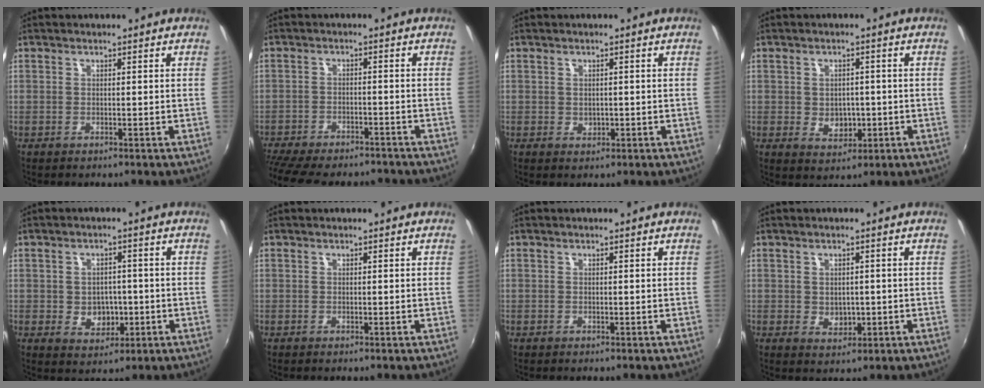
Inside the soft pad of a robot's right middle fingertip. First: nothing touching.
{"total": 15.8, "force": [-13.5, 4.7, 6.8], "torque": [-0.155, -0.025, -0.198]}
{"total": 1.1, "force": [0.0, 1.0, 0.5], "torque": [-0.004, 0.001, 0.001]}
{"total": 4.6, "force": [-0.7, 3.6, 2.7], "torque": [-0.046, -0.002, -0.004]}
{"total": 5.3, "force": [-1.0, 4.3, 2.8], "torque": [-0.050, 0.004, -0.004]}
{"total": 0.0}
{"total": 0.0}
{"total": 3.0, "force": [-0.2, 2.4, 1.7], "torque": [-0.027, -0.001, 0.001]}